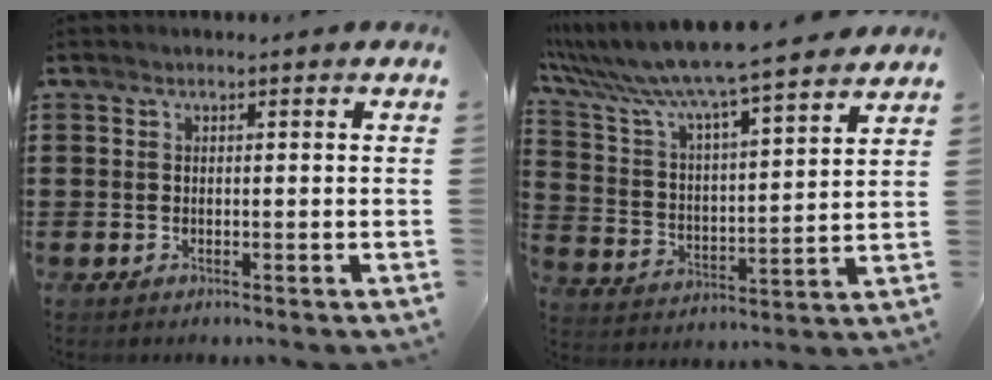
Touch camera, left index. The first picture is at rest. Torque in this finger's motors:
{"motor_torque": [2.14, 0.00, 1.05, 0.21]}